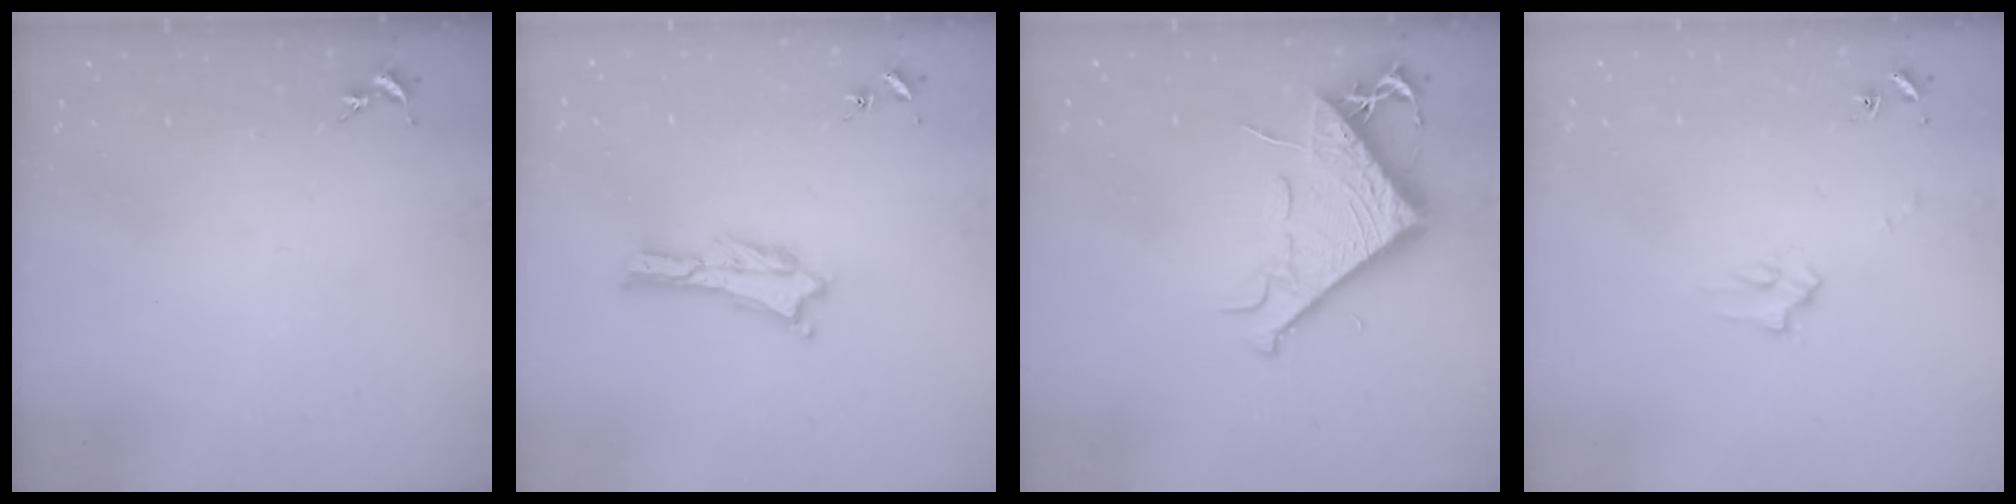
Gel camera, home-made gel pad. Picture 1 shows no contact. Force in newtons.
{"total": 0.6, "press": 0.6, "slide": 0.2}
{"total": 8.5, "press": 8.4, "slide": 1.1}
{"total": 2.2, "press": 2.2, "slide": 0.2}